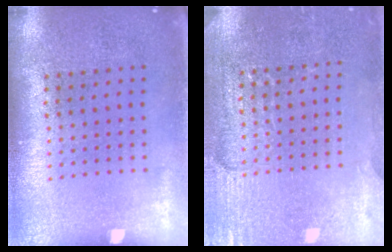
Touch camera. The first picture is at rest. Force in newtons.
{"total": 2.9, "press": 2.9, "slide": 0.4}